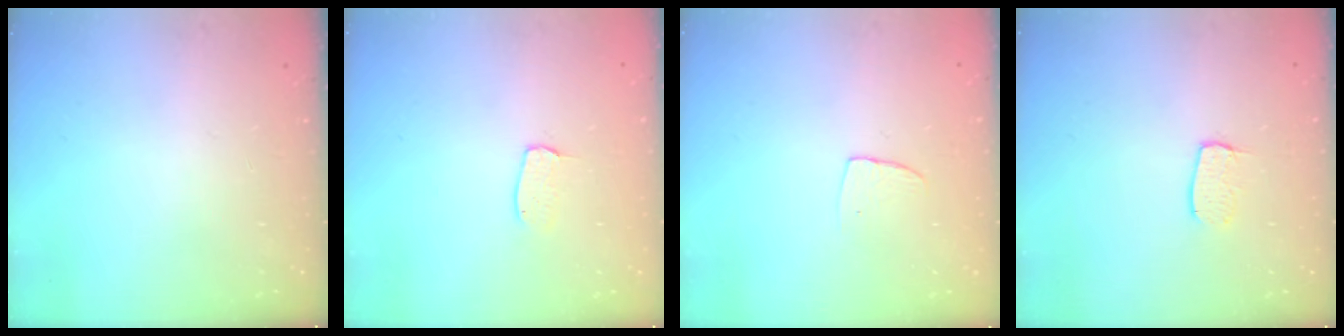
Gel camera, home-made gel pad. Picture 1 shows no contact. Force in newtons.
{"total": 4.0, "press": 4.0, "slide": 0.2}
{"total": 4.9, "press": 4.8, "slide": 0.4}
{"total": 6.0, "press": 6.0, "slide": 0.5}